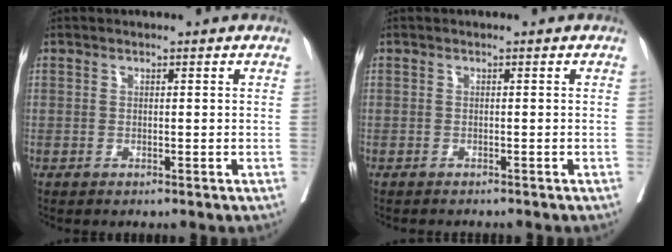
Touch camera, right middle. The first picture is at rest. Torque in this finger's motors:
{"motor_torque": [0.06, -0.13, 0.01, 0.00]}